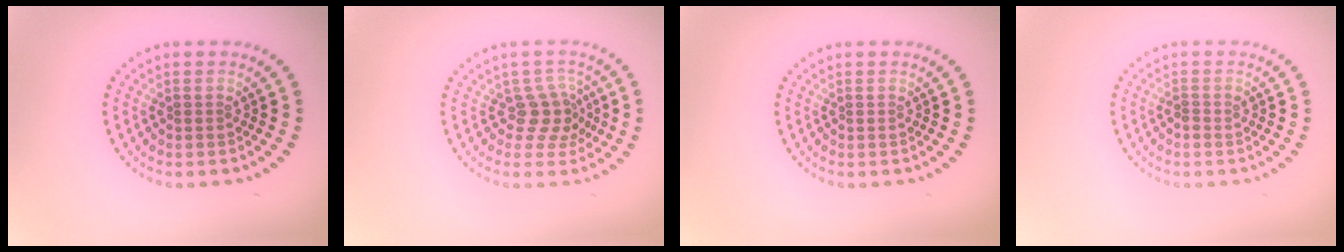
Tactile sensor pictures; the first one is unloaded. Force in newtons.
{"total": 2.9, "press": 2.4, "slide": 1.7}
{"total": 0.0}
{"total": 0.6, "press": 0.6, "slide": 0.3}